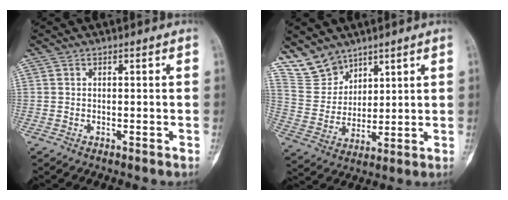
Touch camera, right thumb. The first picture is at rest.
{"total": 8.7, "force": [7.2, 4.8, 1.2], "torque": [-0.006, -0.047, 0.161]}